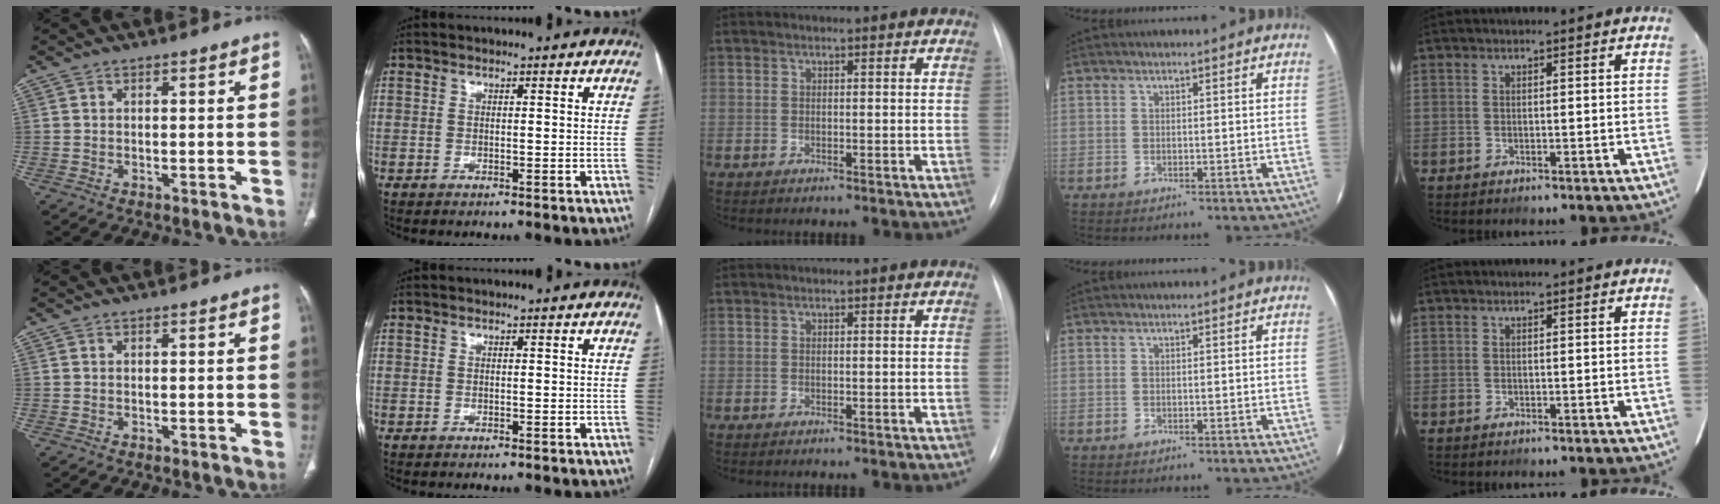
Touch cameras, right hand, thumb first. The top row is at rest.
{}